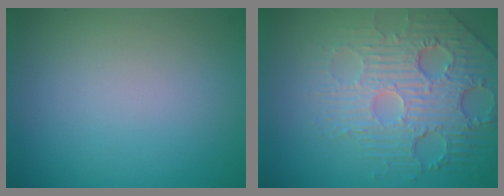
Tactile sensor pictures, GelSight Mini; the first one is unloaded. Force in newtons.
{"total": 6.1, "press": 4.9, "slide": 3.7}